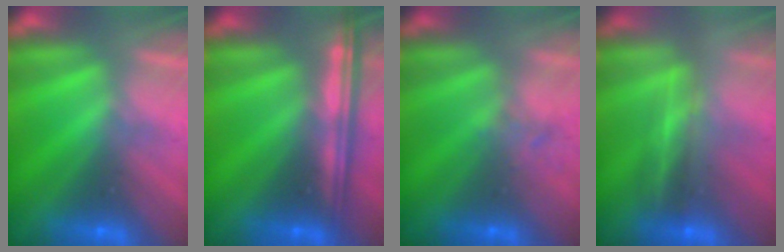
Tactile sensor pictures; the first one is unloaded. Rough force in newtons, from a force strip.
{"total": 9.0}
{"total": 1.7}
{"total": 2.5}